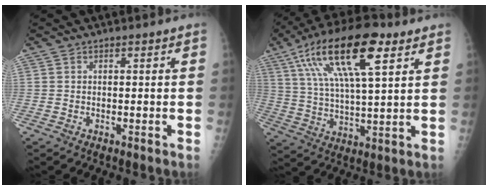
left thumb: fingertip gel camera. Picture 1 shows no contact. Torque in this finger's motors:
{"motor_torque": [0.76, 0.62, 1.88, -0.89, 0.49]}